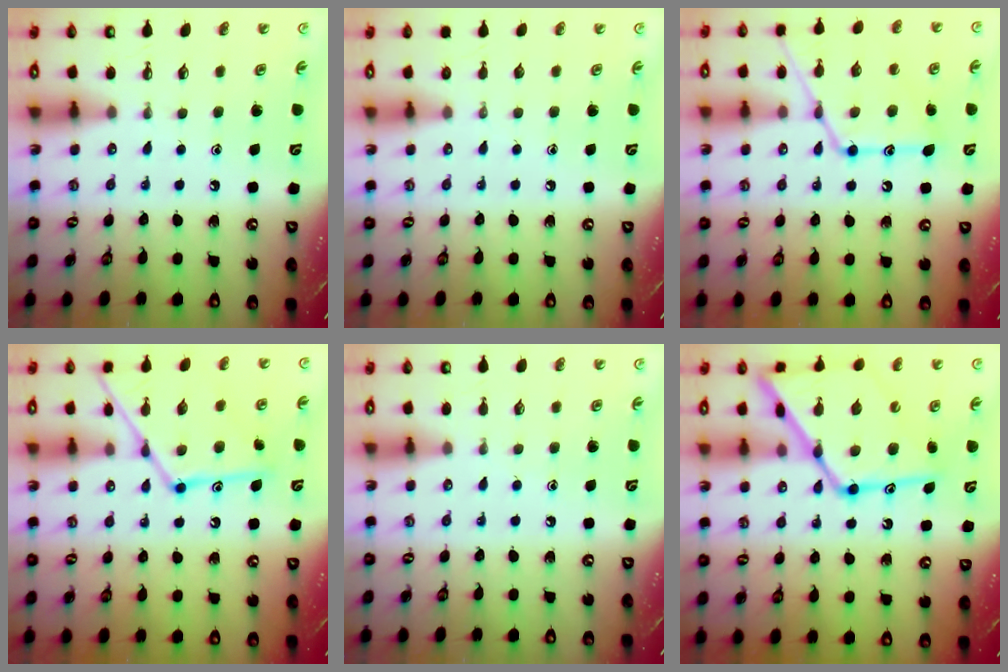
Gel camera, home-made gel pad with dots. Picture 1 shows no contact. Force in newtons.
{"total": 0.0}
{"total": 17.5, "press": 17.5, "slide": 1.5}
{"total": 15.7, "press": 15.6, "slide": 1.2}
{"total": 3.4, "press": 3.3, "slide": 0.3}
{"total": 22.6, "press": 22.5, "slide": 1.8}